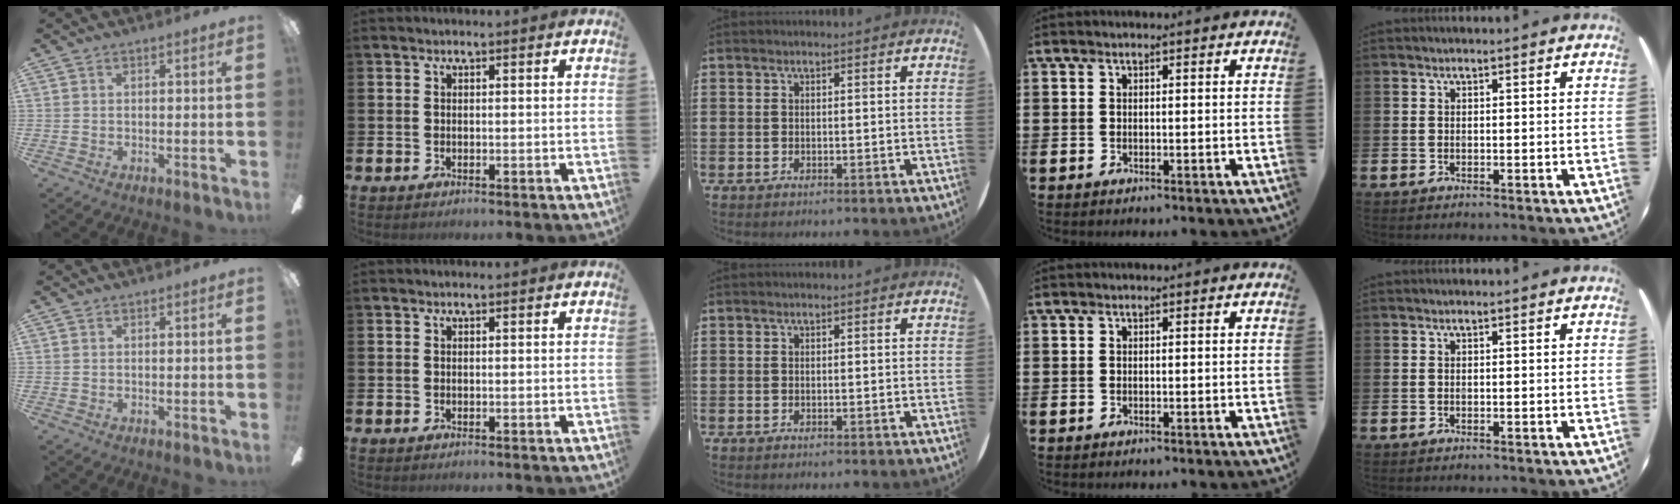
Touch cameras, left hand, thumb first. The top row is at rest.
{}